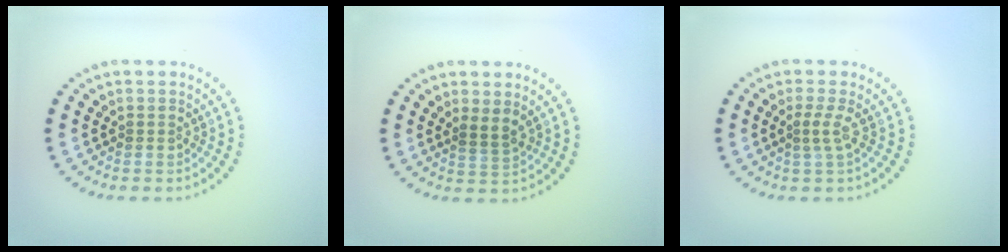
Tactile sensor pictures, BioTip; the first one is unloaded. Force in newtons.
{"total": 1.6, "press": 1.2, "slide": 1.0}
{"total": 1.6, "press": 1.0, "slide": 1.2}